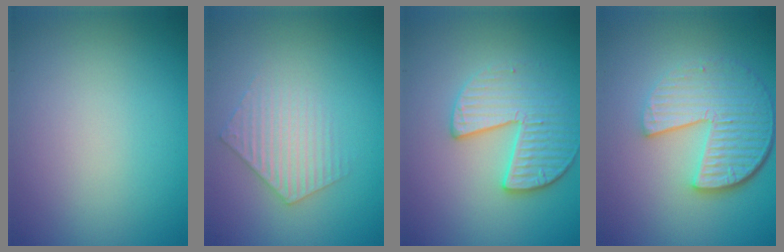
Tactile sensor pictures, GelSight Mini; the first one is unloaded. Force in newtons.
{"total": 2.9, "press": 2.9, "slide": 0.5}
{"total": 3.5, "press": 3.3, "slide": 1.2}
{"total": 6.3, "press": 4.5, "slide": 4.4}